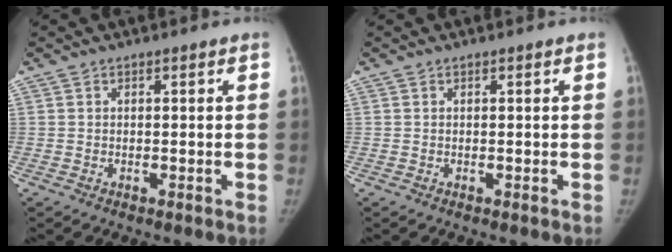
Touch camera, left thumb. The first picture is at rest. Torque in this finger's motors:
{"motor_torque": [0.11, 0.04, 0.10, -0.26, 0.04]}